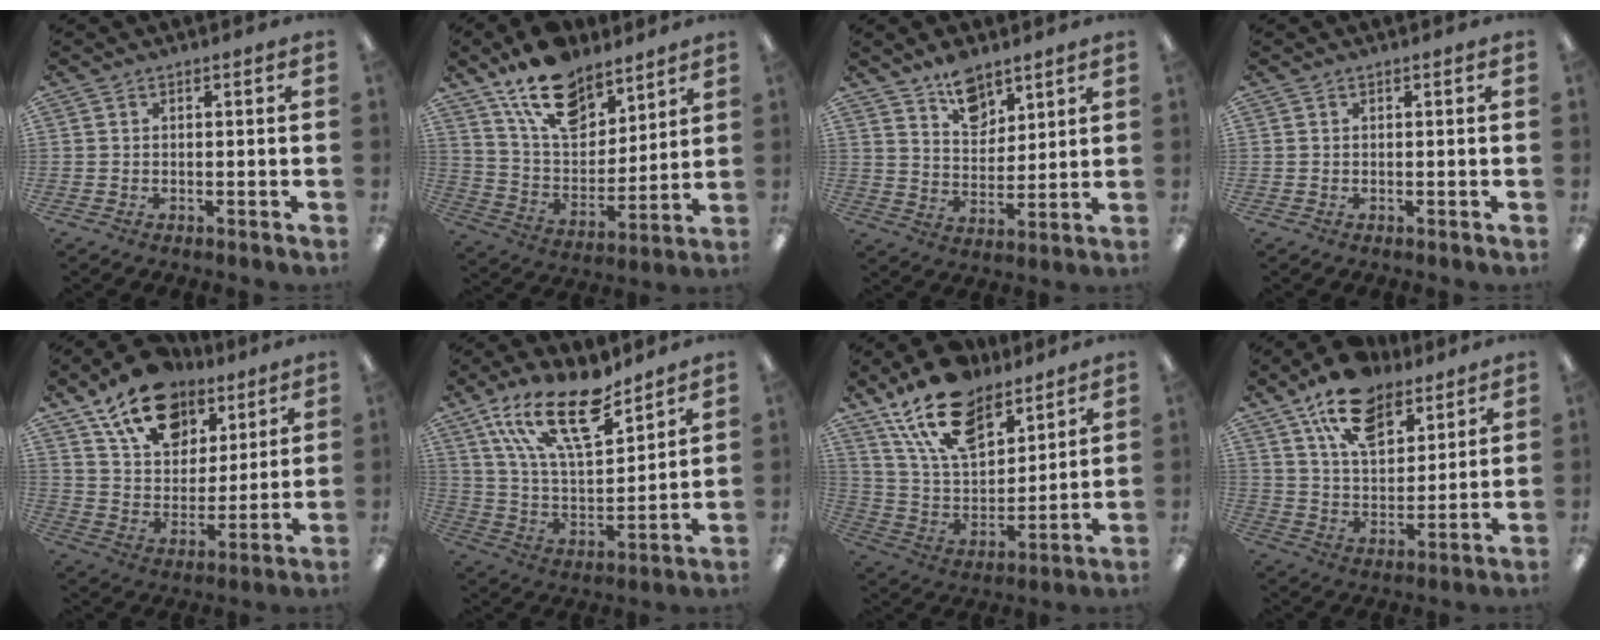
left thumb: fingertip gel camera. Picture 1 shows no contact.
{"total": 16.9, "force": [12.4, 8.6, 7.6], "torque": [-0.134, -0.070, 0.227]}
{"total": 9.4, "force": [7.3, 5.1, 2.9], "torque": [-0.035, -0.048, 0.133]}
{"total": 0.0}
{"total": 18.0, "force": [11.8, 10.9, 8.2], "torque": [-0.136, -0.060, 0.215]}
{"total": 20.5, "force": [13.5, 8.1, 13.0], "torque": [-0.243, -0.067, 0.235]}
{"total": 18.3, "force": [12.5, 9.6, 9.2], "torque": [-0.179, -0.059, 0.231]}
{"total": 15.4, "force": [10.6, 8.1, 7.8], "torque": [-0.125, -0.049, 0.191]}